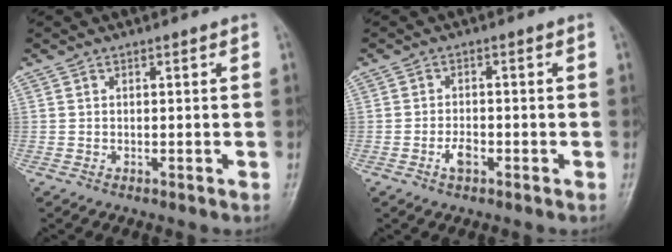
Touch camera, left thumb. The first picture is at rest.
{"total": 2.8, "force": [-1.4, 1.4, 2.0], "torque": [-0.035, 0.008, -0.027]}